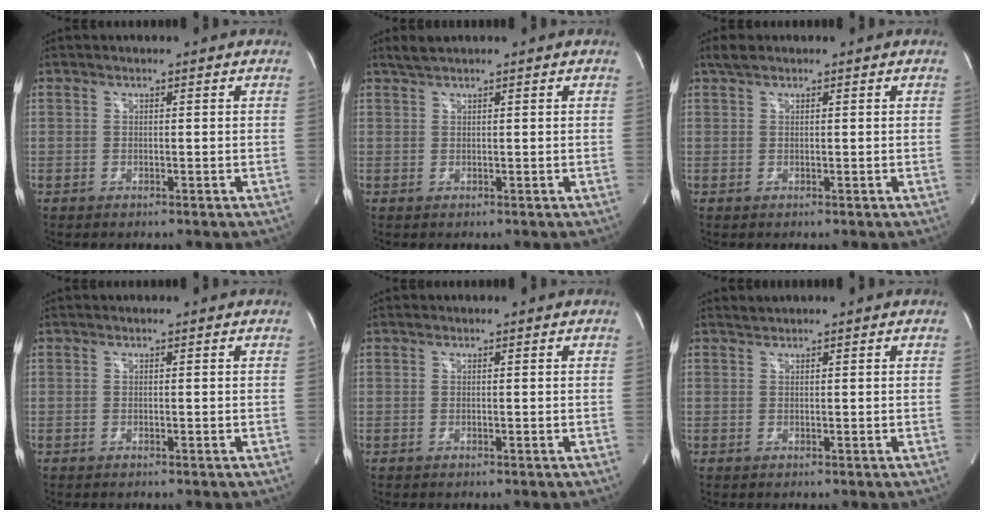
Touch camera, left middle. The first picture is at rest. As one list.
[{"total": 1.4, "force": [1.3, 0.2, 0.6], "torque": [-0.014, 0.011, 0.029]}, {"total": 1.7, "force": [1.3, 0.7, 0.9], "torque": [-0.020, 0.013, 0.025]}, {"total": 0.0}, {"total": 0.0}, {"total": 0.6, "force": [0.6, 0.0, -0.2], "torque": [-0.003, 0.005, 0.012]}]